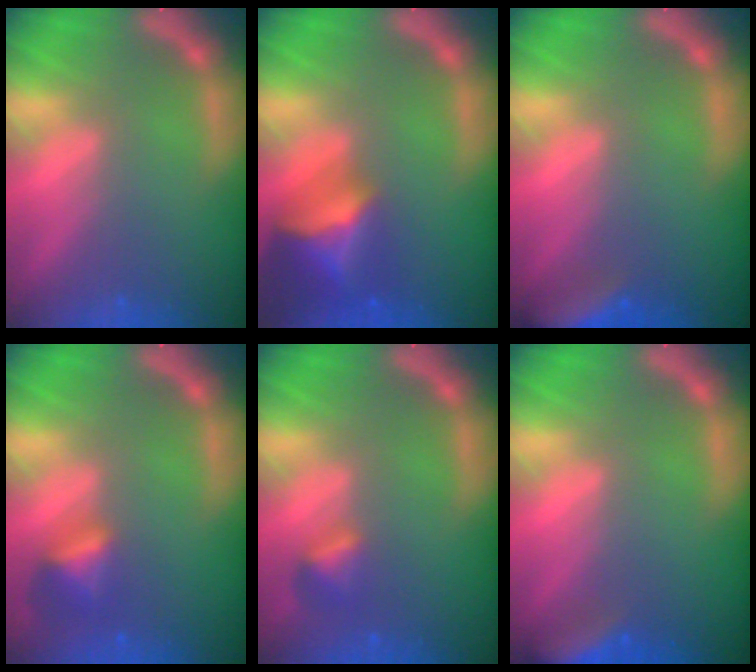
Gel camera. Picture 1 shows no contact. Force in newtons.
{"total": 7.0}
{"total": 6.5}
{"total": 2.9}
{"total": 1.9}
{"total": 5.5}